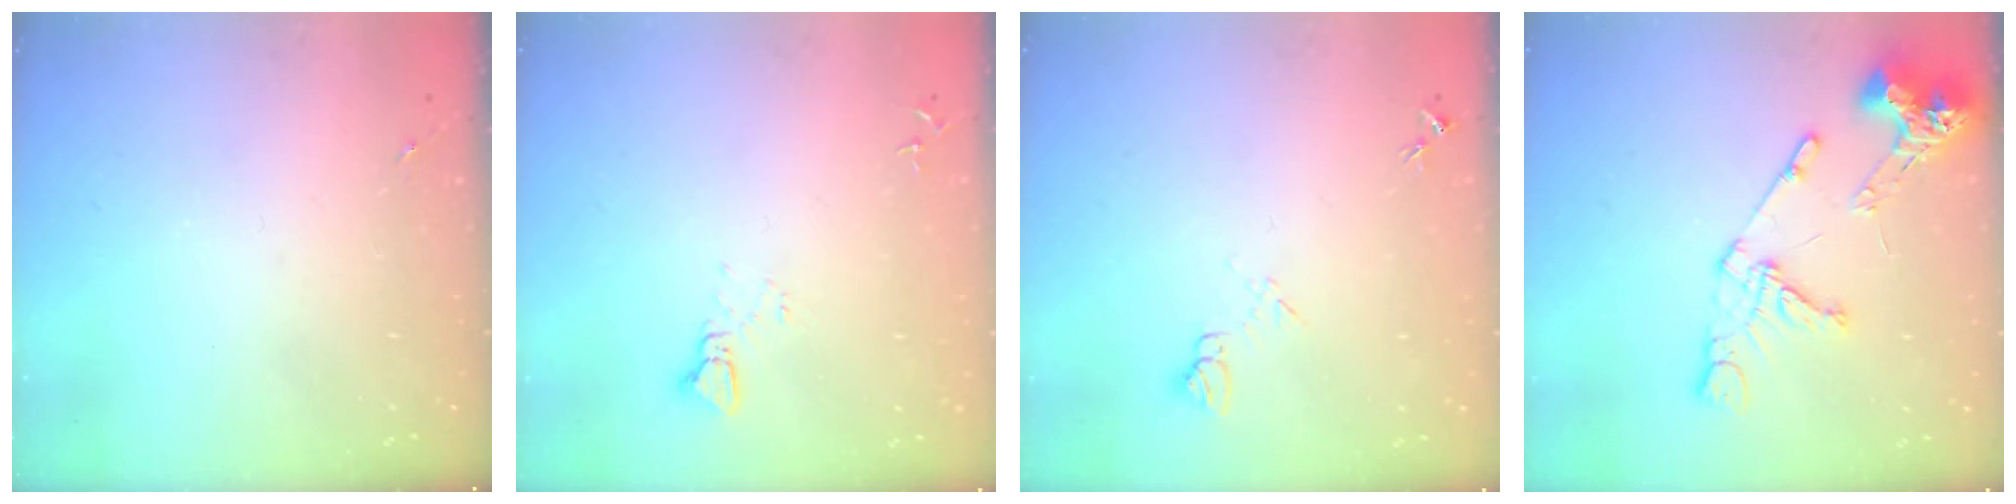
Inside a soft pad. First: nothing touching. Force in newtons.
{"total": 3.7, "press": 3.7, "slide": 0.3}
{"total": 7.1, "press": 7.1, "slide": 0.7}
{"total": 15.7, "press": 15.5, "slide": 1.9}